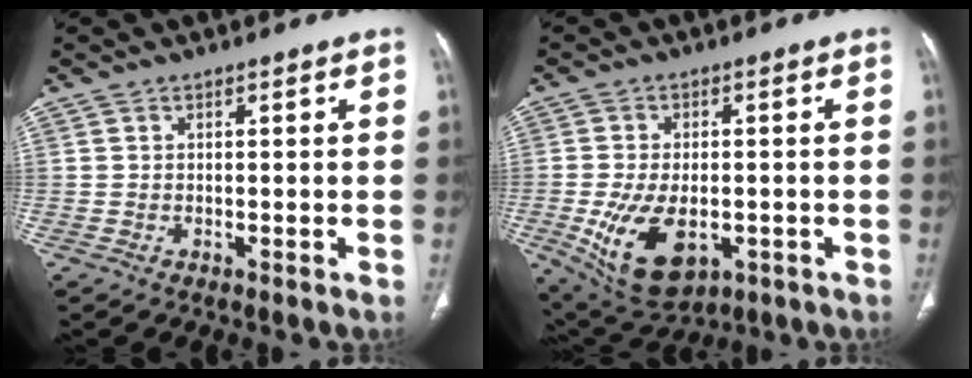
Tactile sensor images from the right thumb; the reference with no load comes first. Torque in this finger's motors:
{"motor_torque": [-0.01, 0.82, 0.62, 0.52, 0.27]}